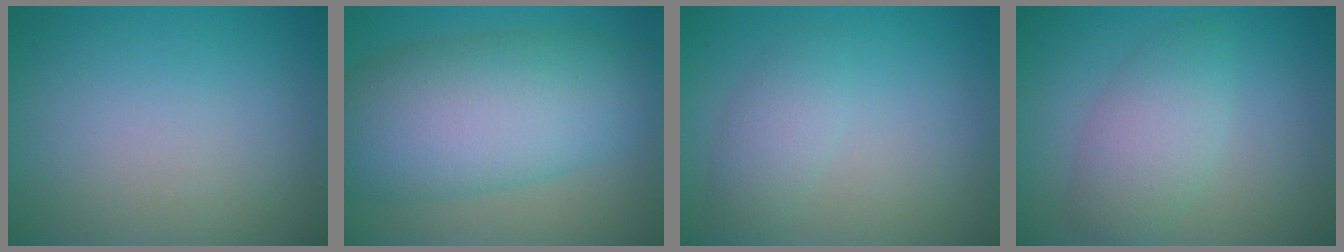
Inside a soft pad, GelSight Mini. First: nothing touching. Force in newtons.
{"total": 10.7, "press": 10.7, "slide": 0.5}
{"total": 2.2, "press": 2.2, "slide": 0.1}
{"total": 3.7, "press": 3.7, "slide": 0.3}